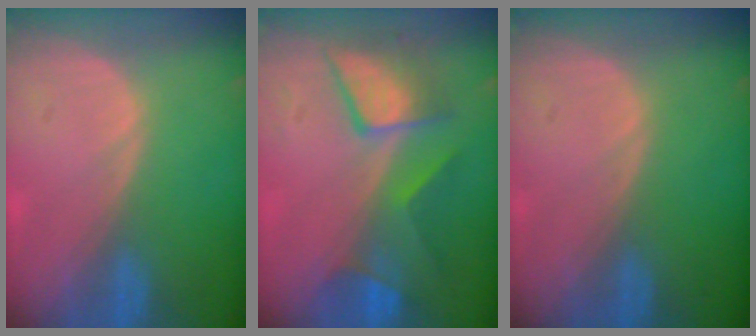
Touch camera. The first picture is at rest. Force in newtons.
{"total": 7.7, "press": 7.7, "slide": 0.7}
{"total": 0.0}